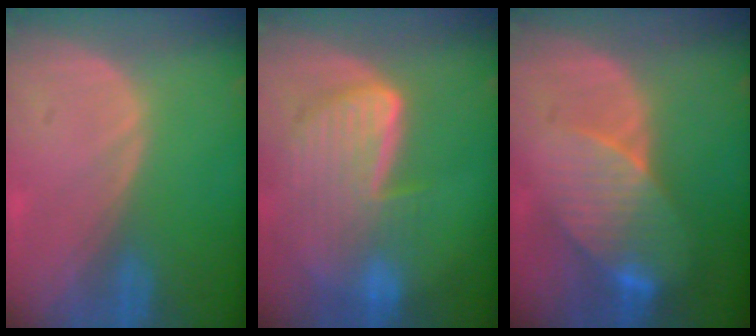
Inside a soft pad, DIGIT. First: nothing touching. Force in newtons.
{"total": 9.1, "press": 8.0, "slide": 4.3}
{"total": 8.3, "press": 7.6, "slide": 3.4}